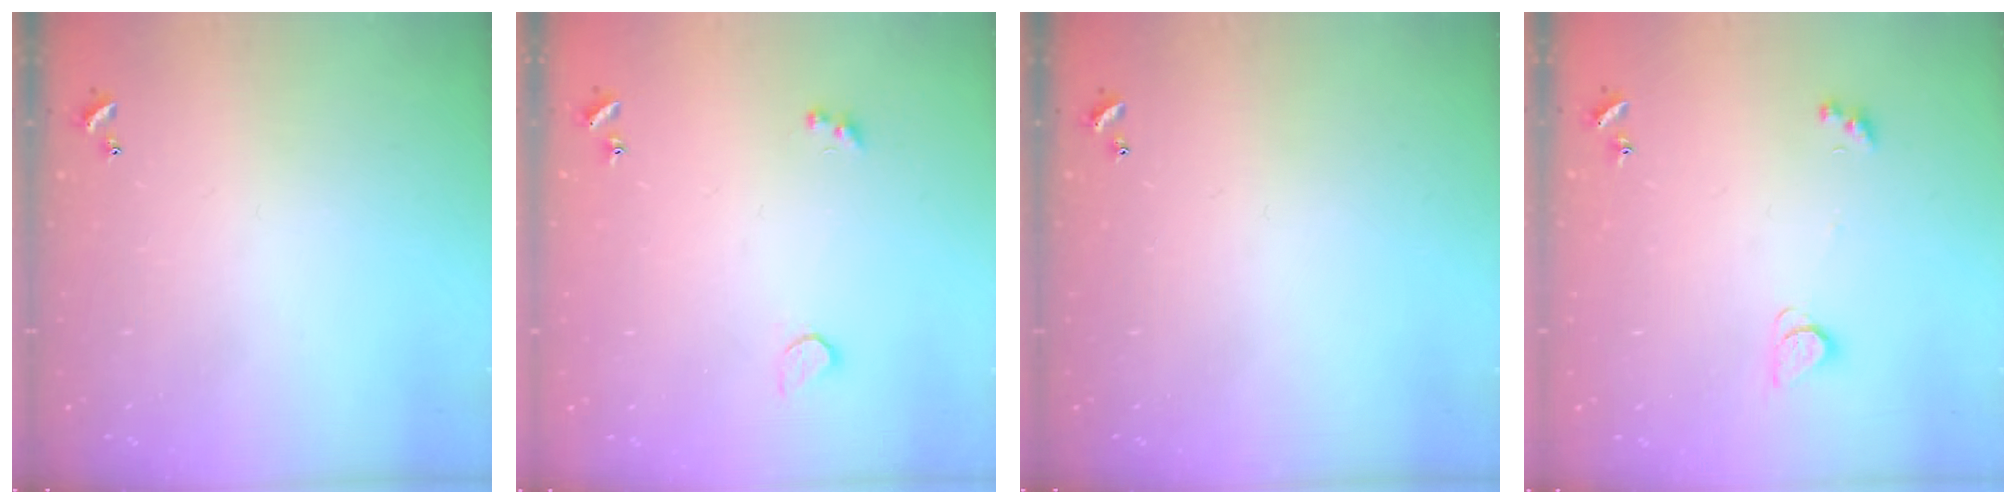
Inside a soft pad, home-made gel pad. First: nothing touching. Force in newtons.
{"total": 2.6, "press": 2.2, "slide": 1.2}
{"total": 0.0}
{"total": 2.6, "press": 2.6, "slide": 0.5}